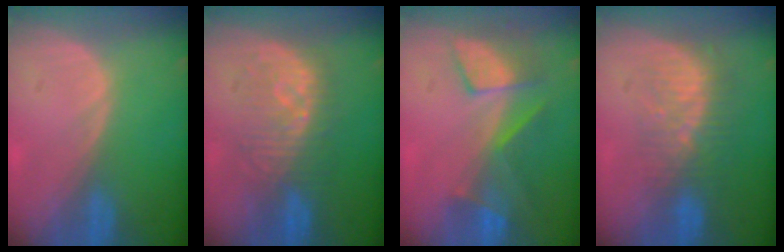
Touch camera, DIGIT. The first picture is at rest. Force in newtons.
{"total": 8.2, "press": 8.2, "slide": 0.5}
{"total": 8.1, "press": 7.2, "slide": 3.9}
{"total": 8.4, "press": 7.5, "slide": 3.9}